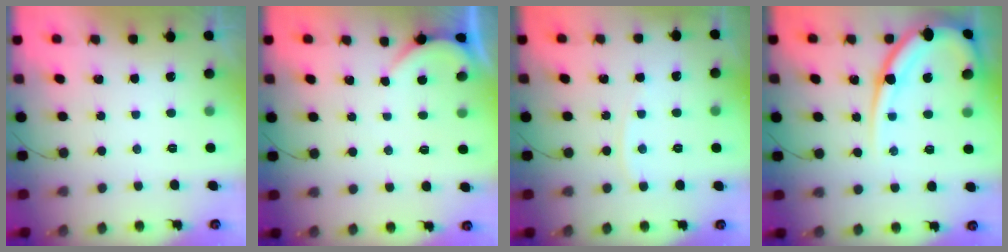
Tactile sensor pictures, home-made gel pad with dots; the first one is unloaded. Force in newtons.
{"total": 1.9, "press": 1.9, "slide": 0.3}
{"total": 2.9, "press": 2.9, "slide": 0.3}
{"total": 14.1, "press": 14.0, "slide": 1.5}